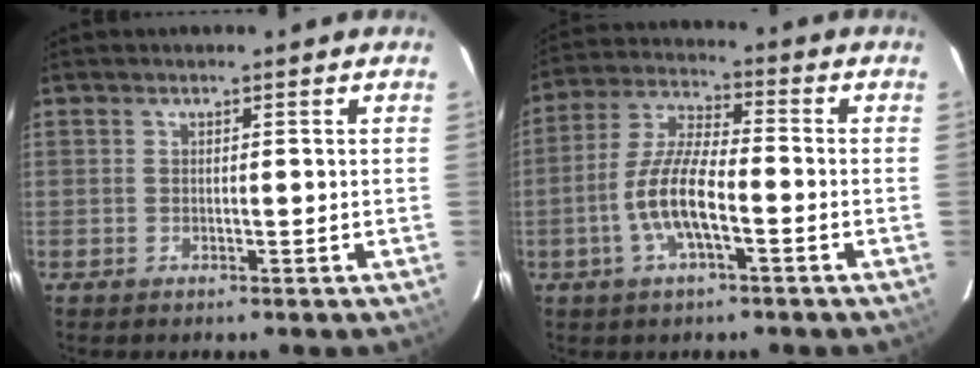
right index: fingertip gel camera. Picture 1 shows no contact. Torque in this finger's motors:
{"motor_torque": [0.99, -0.69, 0.83, 0.19]}